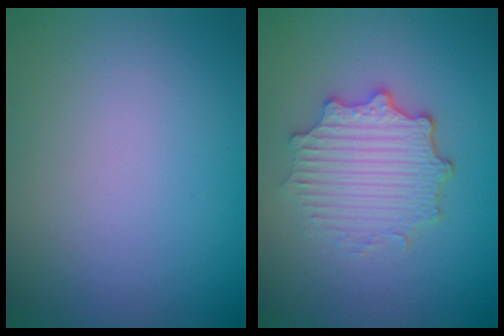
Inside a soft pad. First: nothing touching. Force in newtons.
{"total": 4.6, "press": 3.6, "slide": 2.8}